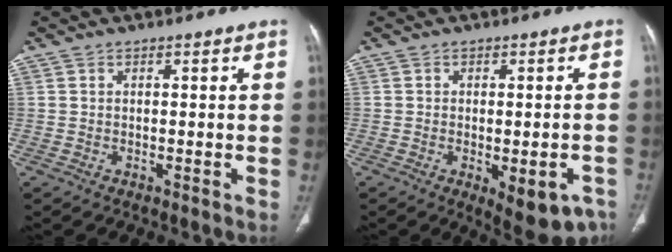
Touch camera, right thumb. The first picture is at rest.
{"total": 10.1, "force": [-4.7, 4.5, 7.8], "torque": [-0.078, 0.012, -0.050]}